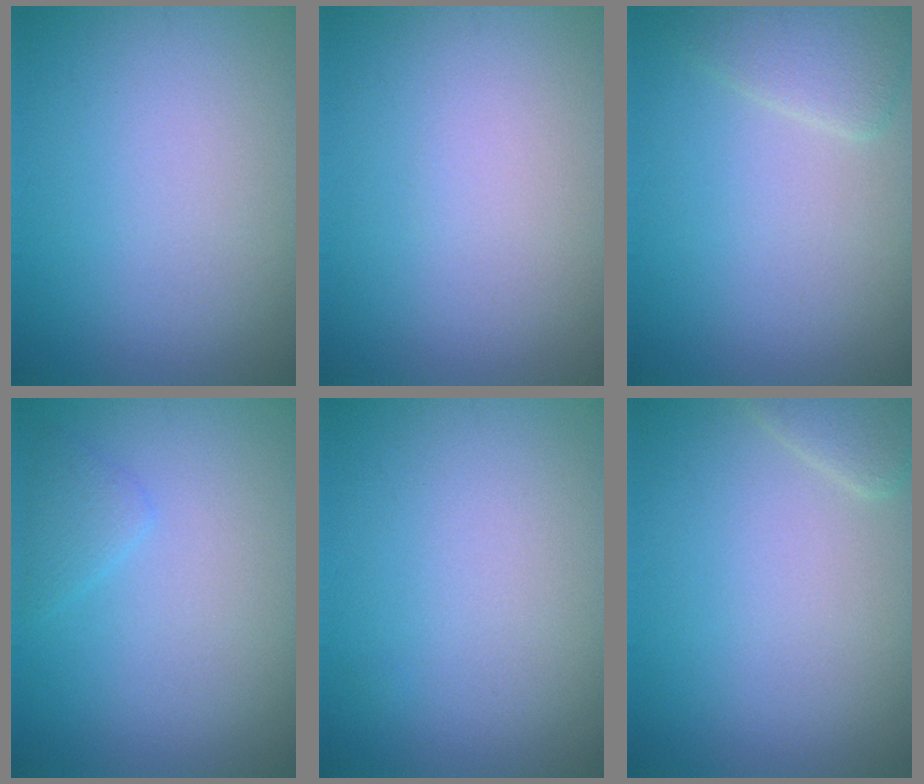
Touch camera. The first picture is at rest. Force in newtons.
{"total": 0.0}
{"total": 2.2, "press": 2.1, "slide": 0.3}
{"total": 1.3, "press": 1.3, "slide": 0.1}
{"total": 0.0}
{"total": 1.6, "press": 1.6, "slide": 0.2}